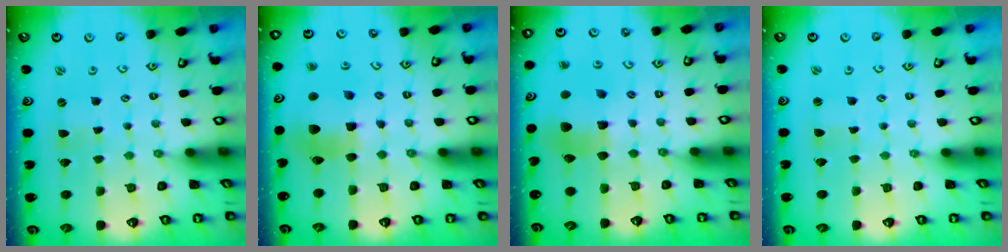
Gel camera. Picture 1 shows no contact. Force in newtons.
{"total": 11.8, "press": 11.7, "slide": 1.9}
{"total": 9.4, "press": 9.4, "slide": 1.0}
{"total": 0.0}